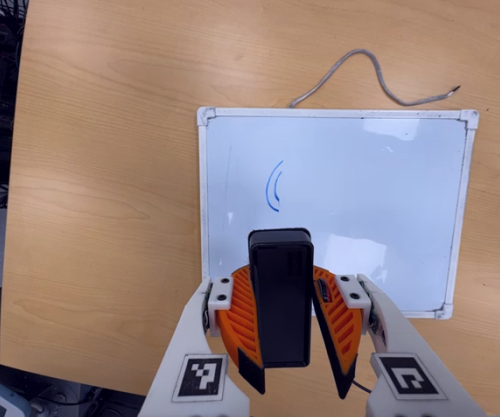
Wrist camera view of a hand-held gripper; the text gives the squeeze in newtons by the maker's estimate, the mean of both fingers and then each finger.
{"total": 9.6, "left": 9.4, "right": 9.7}